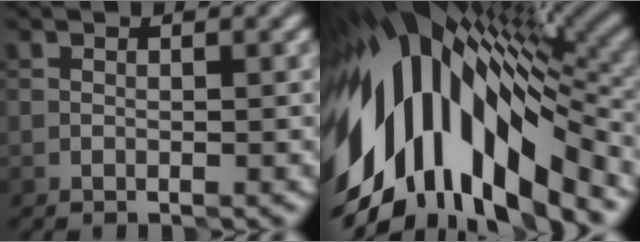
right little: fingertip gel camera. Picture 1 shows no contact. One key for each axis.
{"total": 14.1, "fx": -3.2, "fy": 8.3, "fz": 11.0, "tx": -0.221, "ty": 0.007, "tz": -0.059}